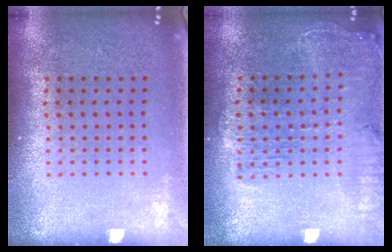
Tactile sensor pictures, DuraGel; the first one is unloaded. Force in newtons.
{"total": 1.7, "press": 1.6, "slide": 0.5}